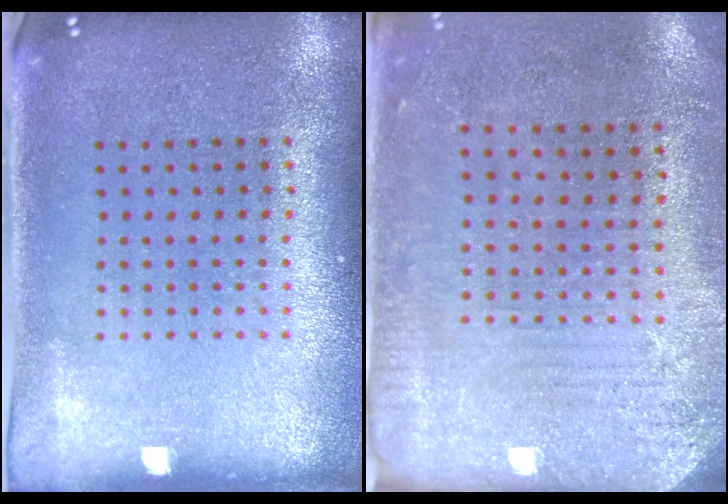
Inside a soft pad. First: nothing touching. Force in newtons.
{"total": 2.9, "press": 2.4, "slide": 1.6}